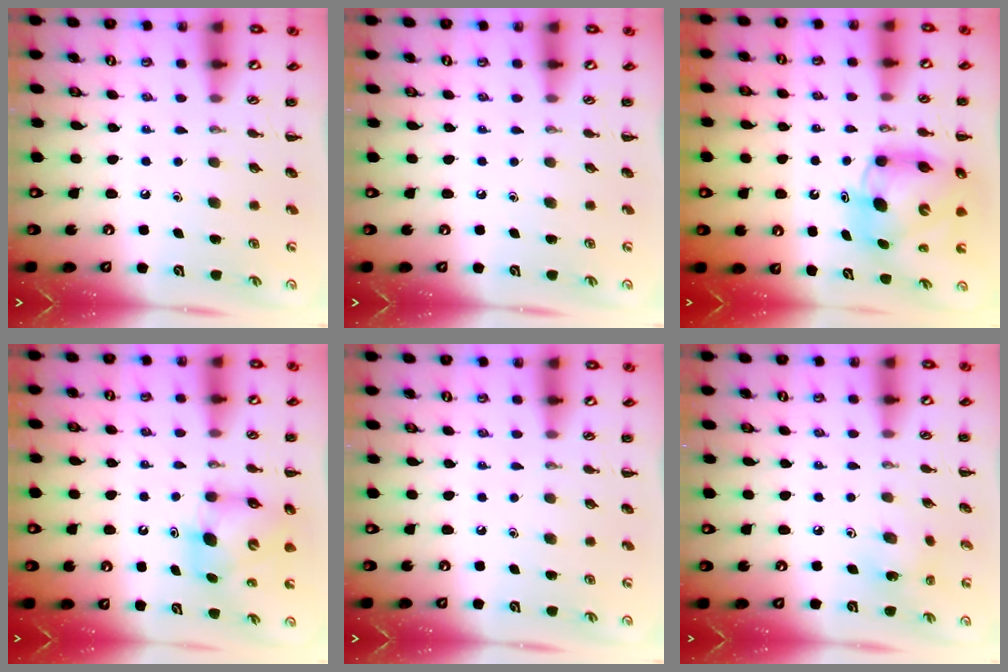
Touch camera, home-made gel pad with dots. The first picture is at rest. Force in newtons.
{"total": 0.0}
{"total": 8.9, "press": 8.6, "slide": 2.4}
{"total": 7.0, "press": 7.0, "slide": 0.8}
{"total": 0.0}
{"total": 3.3, "press": 3.1, "slide": 1.0}